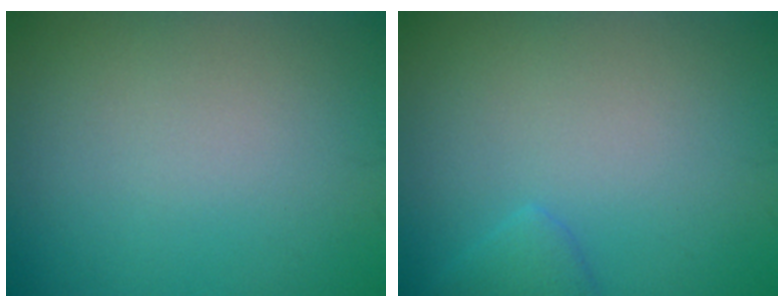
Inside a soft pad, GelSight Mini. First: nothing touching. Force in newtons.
{"total": 1.4, "press": 1.4, "slide": 0.1}